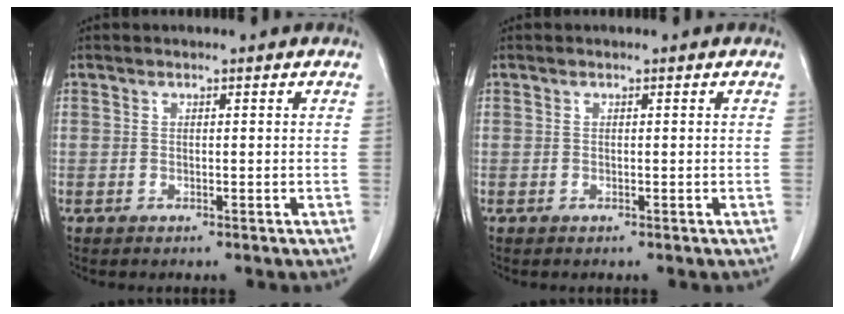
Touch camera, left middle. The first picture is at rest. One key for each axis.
{"total": 0.0}